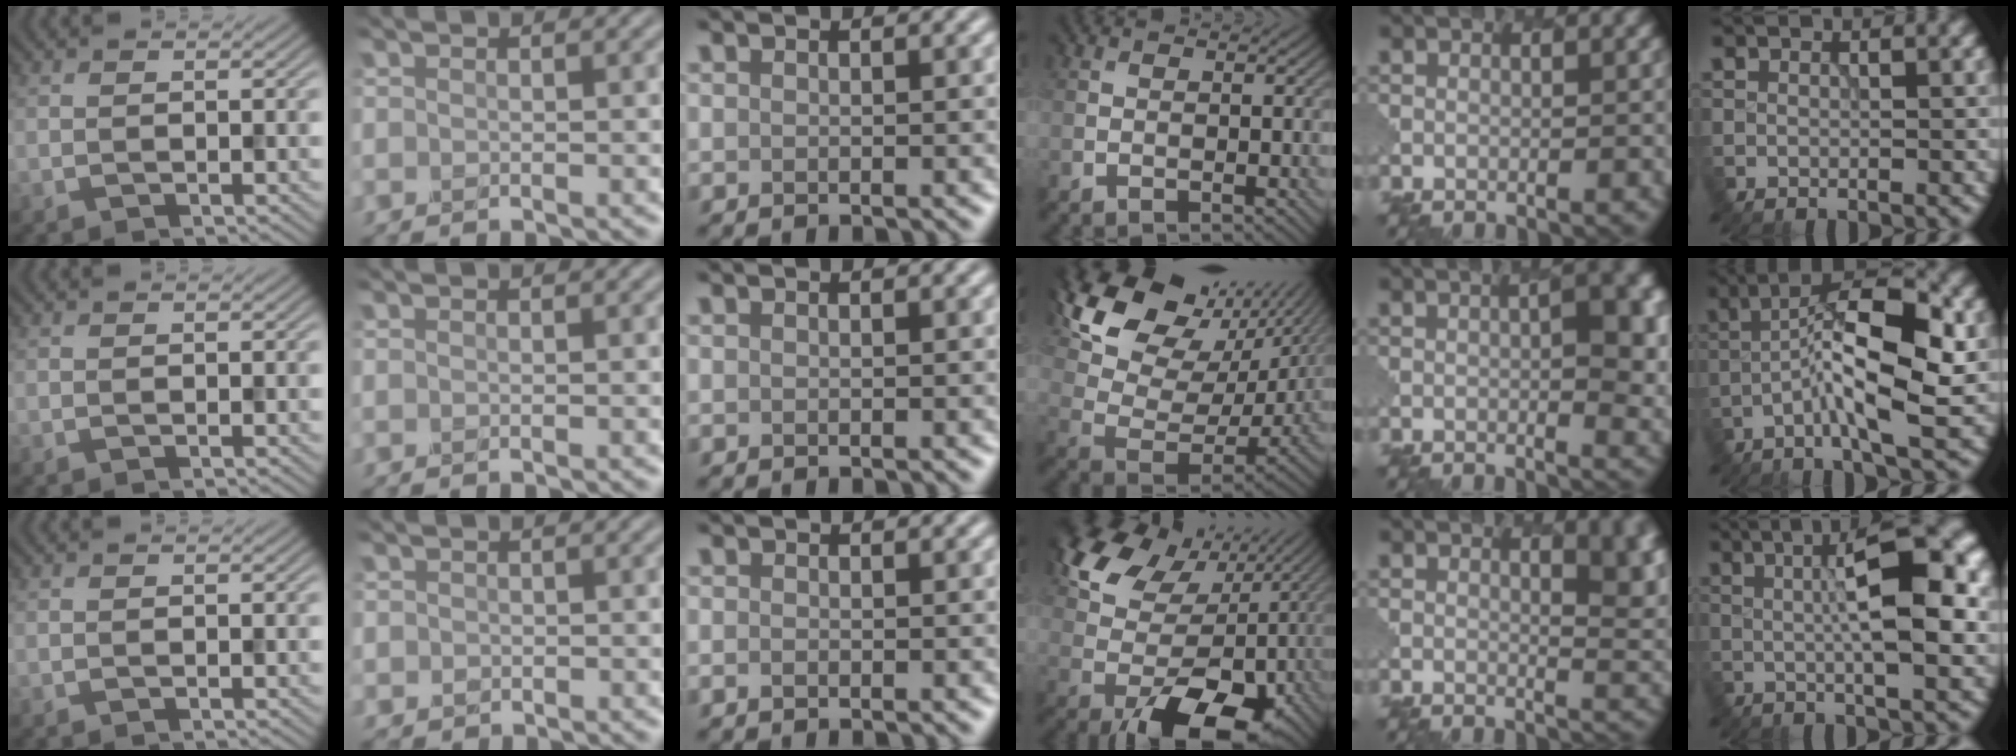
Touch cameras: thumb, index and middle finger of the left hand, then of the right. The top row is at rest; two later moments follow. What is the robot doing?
{"motion": "dispense", "object": "glue stick"}